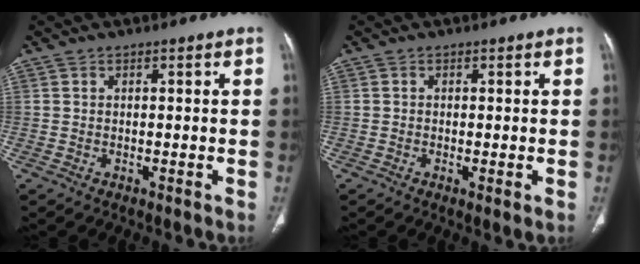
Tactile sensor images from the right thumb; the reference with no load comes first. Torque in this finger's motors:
{"motor_torque": [0.07, 0.06, -0.56, 0.04, -0.02]}